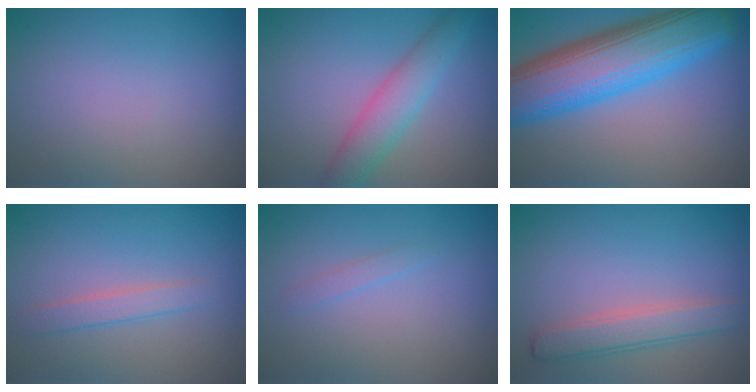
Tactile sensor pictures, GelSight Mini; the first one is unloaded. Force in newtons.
{"total": 3.9, "press": 3.9, "slide": 0.0}
{"total": 10.8, "press": 10.8, "slide": 0.4}
{"total": 1.7, "press": 1.7, "slide": 0.0}
{"total": 0.8, "press": 0.8, "slide": 0.1}
{"total": 2.9, "press": 2.9, "slide": 0.2}